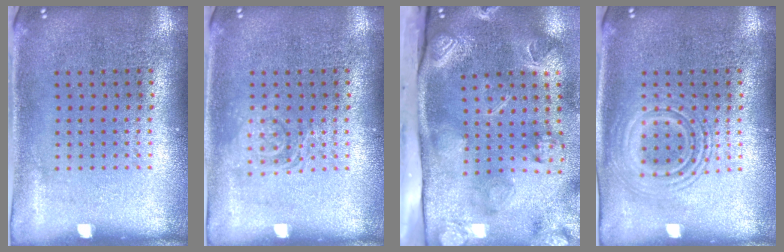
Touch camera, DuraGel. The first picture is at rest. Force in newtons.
{"total": 1.8, "press": 1.8, "slide": 0.3}
{"total": 4.4, "press": 3.2, "slide": 3.1}
{"total": 2.5, "press": 2.5, "slide": 0.4}